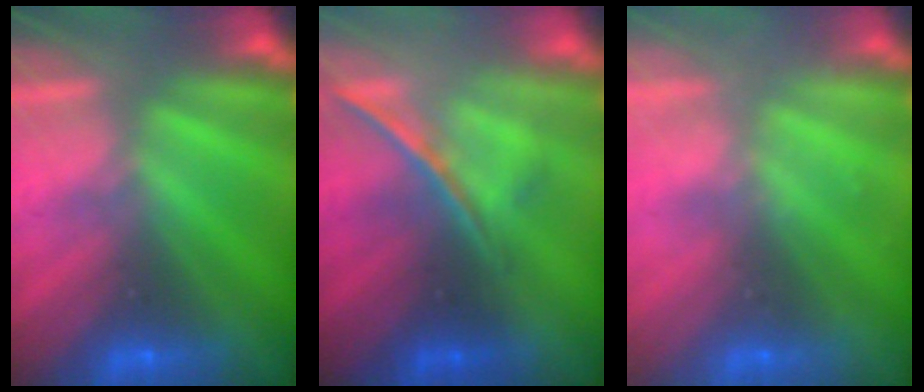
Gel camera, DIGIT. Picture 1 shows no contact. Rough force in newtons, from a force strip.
{"total": 1.7}
{"total": 2.3}